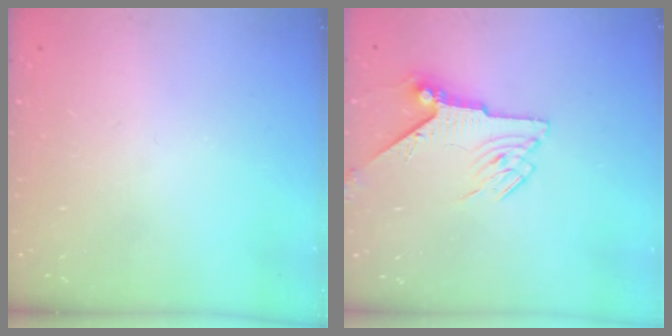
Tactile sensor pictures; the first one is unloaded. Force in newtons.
{"total": 6.7, "press": 6.6, "slide": 0.9}